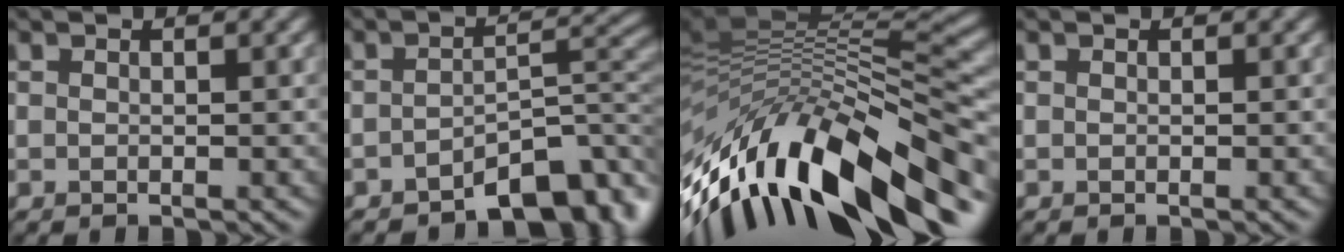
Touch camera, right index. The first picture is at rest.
{"total": 6.8, "force": [-4.4, 2.7, 4.5], "torque": [-0.040, 0.005, -0.071]}
{"total": 15.1, "force": [-6.1, 4.8, 12.9], "torque": [-0.230, 0.031, -0.107]}
{"total": 0.0}